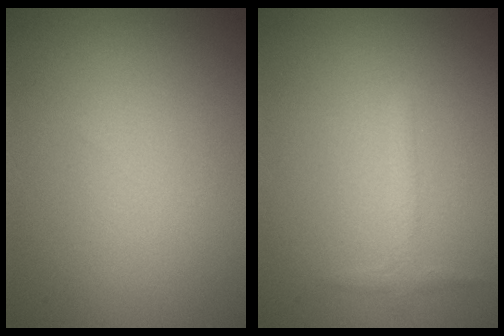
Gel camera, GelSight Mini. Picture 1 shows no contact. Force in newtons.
{"total": 1.1, "press": 1.1, "slide": 0.1}